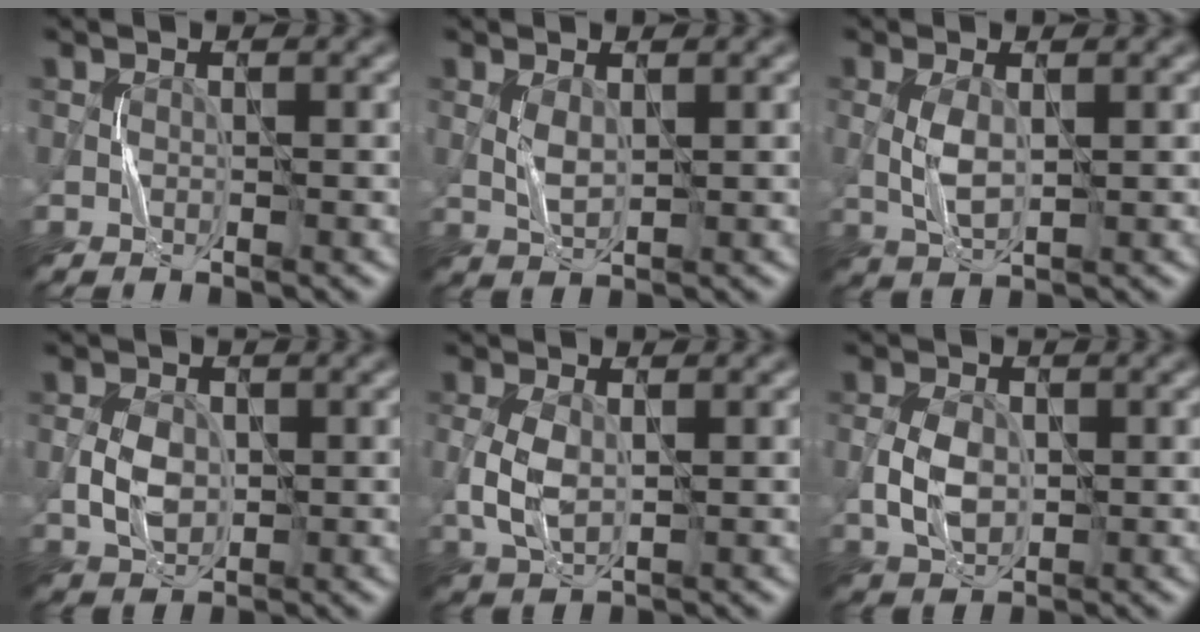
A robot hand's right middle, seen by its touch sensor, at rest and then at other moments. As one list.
[{"total": 1.6, "force": [0.6, 0.7, 1.3], "torque": [-0.031, 0.000, 0.016]}, {"total": 2.6, "force": [0.3, 1.1, 2.3], "torque": [-0.054, 0.000, 0.011]}, {"total": 3.0, "force": [0.0, 2.2, 2.0], "torque": [-0.041, 0.002, 0.001]}, {"total": 3.7, "force": [0.1, 2.3, 2.9], "torque": [-0.076, -0.004, 0.007]}, {"total": 3.5, "force": [-0.1, 2.5, 2.6], "torque": [-0.054, 0.001, -0.001]}]